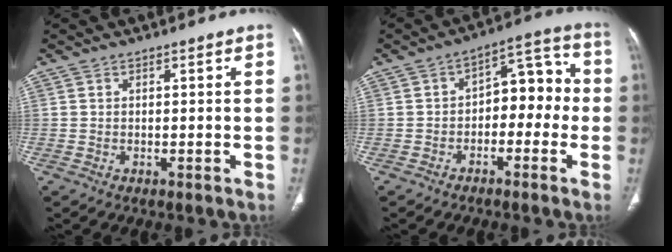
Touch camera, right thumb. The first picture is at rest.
{"total": 9.9, "force": [-1.5, 6.3, 7.6], "torque": [-0.059, 0.051, -0.035]}